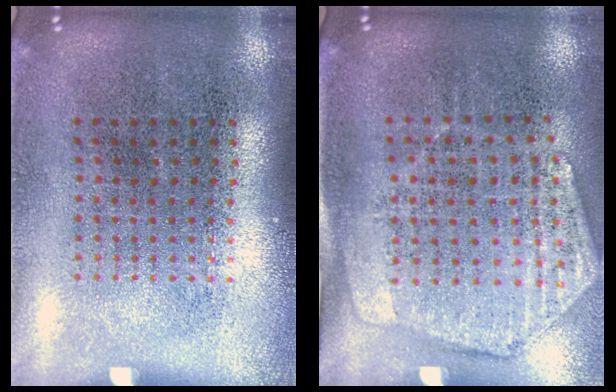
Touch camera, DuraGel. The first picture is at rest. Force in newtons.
{"total": 1.9, "press": 1.6, "slide": 1.1}